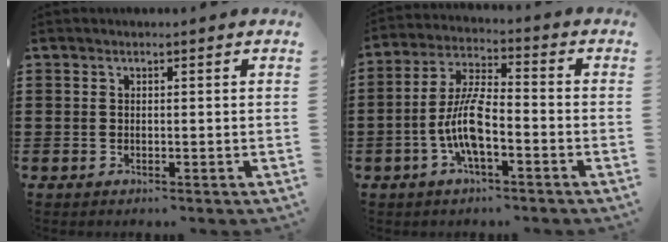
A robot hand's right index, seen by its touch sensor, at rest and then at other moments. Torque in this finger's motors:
{"motor_torque": [2.14, 0.00, 1.06, 0.17]}